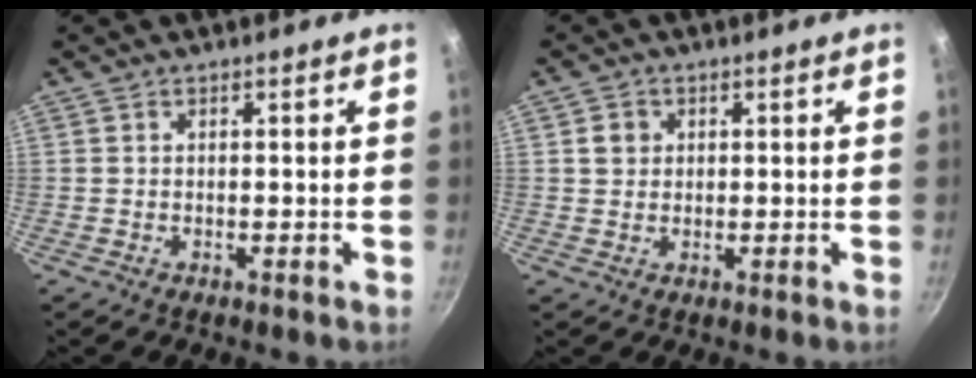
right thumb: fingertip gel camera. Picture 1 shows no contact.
{"total": 2.8, "force": [0.7, 2.5, 1.0], "torque": [-0.005, 0.006, 0.010]}